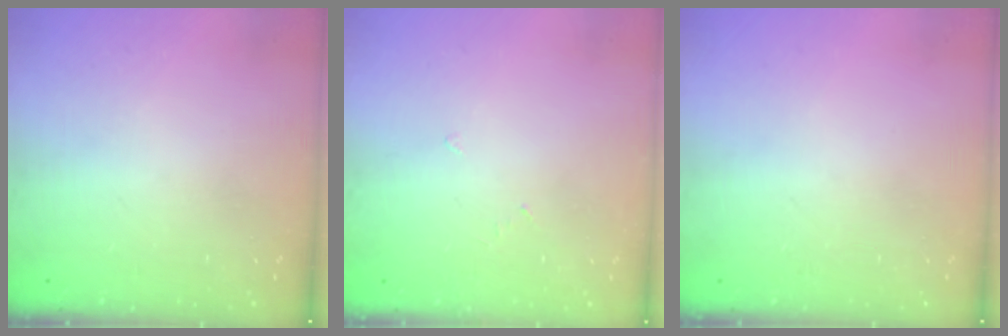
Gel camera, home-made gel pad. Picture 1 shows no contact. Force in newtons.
{"total": 2.6, "press": 2.6, "slide": 0.3}
{"total": 0.0}